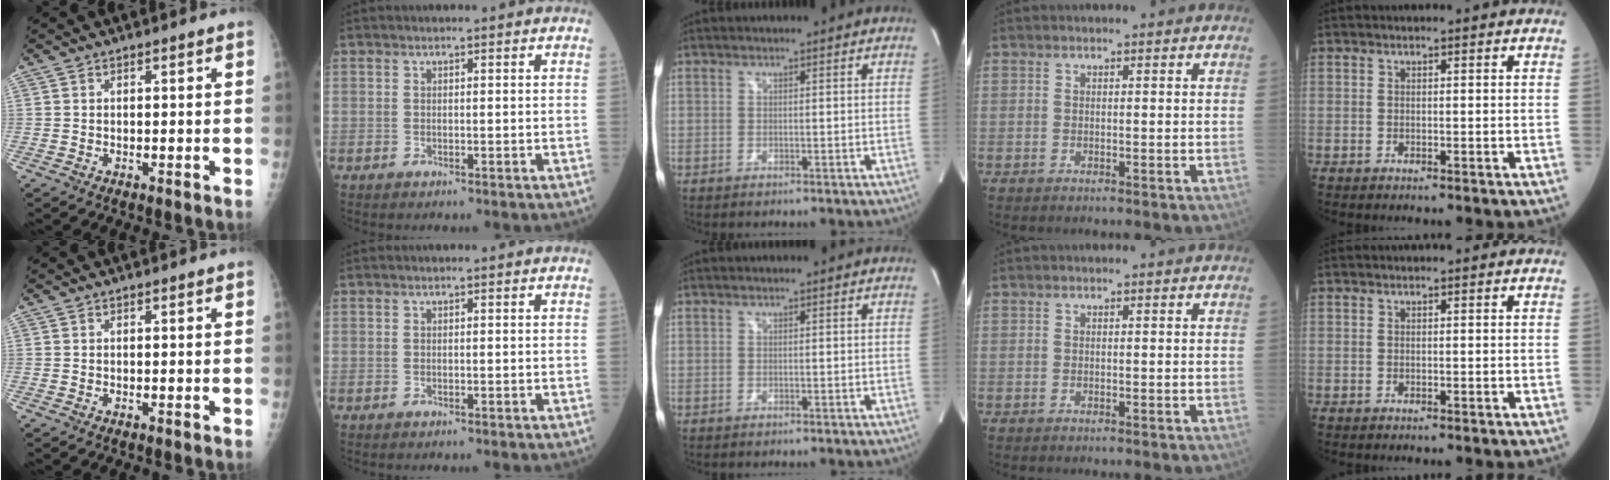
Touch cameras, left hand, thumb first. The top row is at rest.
{}